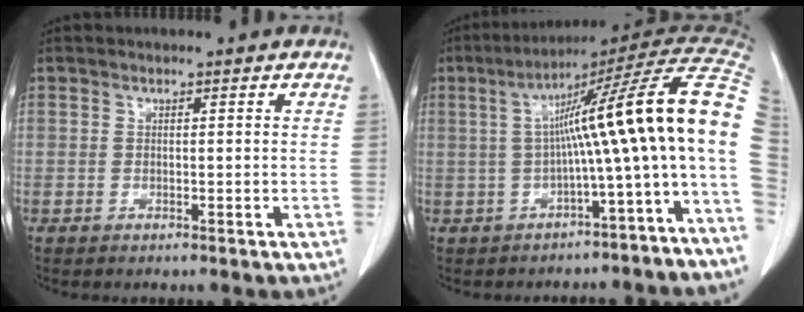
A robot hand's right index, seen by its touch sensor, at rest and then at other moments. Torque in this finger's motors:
{"motor_torque": [1.86, -0.27, 1.05, 0.21]}